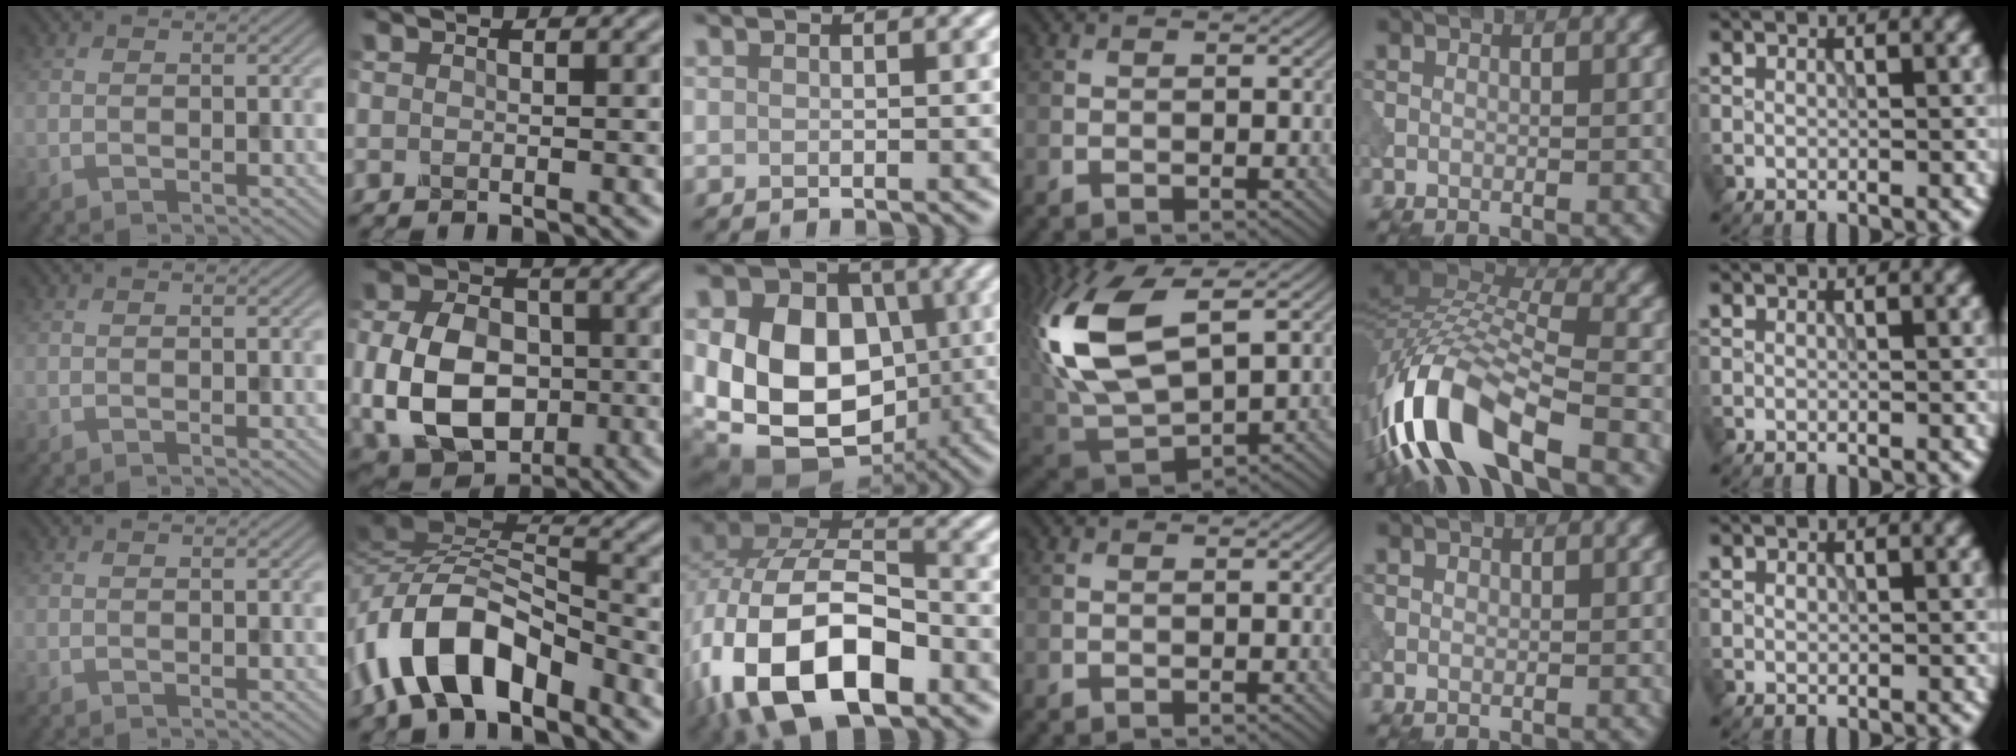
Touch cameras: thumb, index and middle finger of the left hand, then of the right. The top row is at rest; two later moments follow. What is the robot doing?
{"motion": "insert", "object": "peg toy"}